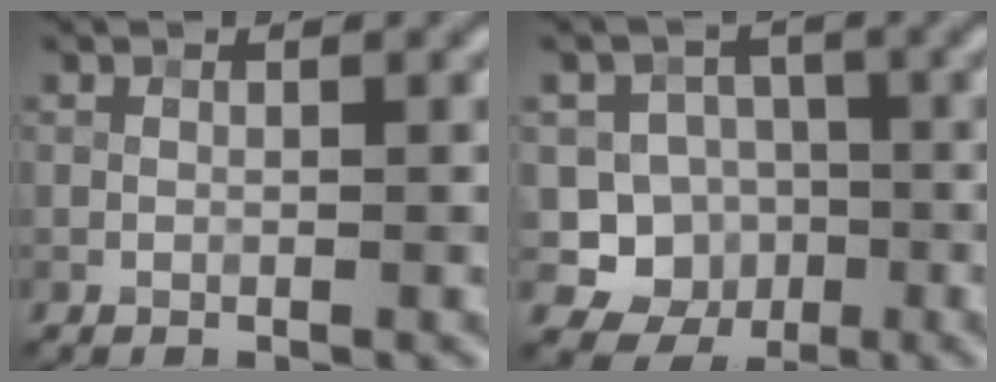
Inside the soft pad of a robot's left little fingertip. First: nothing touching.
{"total": 6.5, "force": [-1.9, 6.0, 1.8], "torque": [0.000, 0.000, -0.060]}